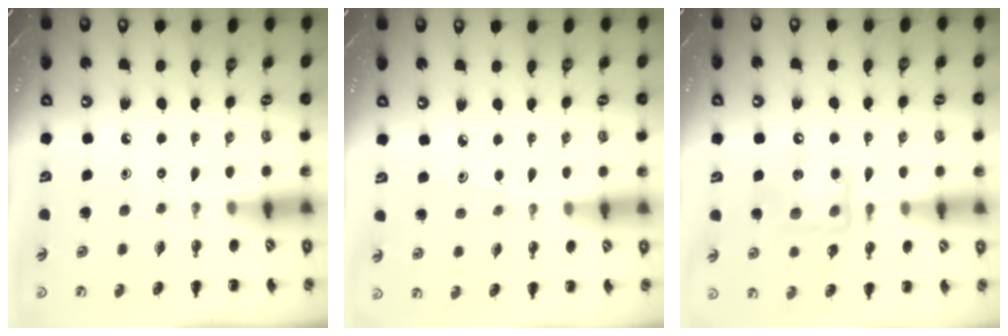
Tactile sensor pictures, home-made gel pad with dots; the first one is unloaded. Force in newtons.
{"total": 2.6, "press": 2.3, "slide": 1.1}
{"total": 13.9, "press": 13.8, "slide": 1.8}